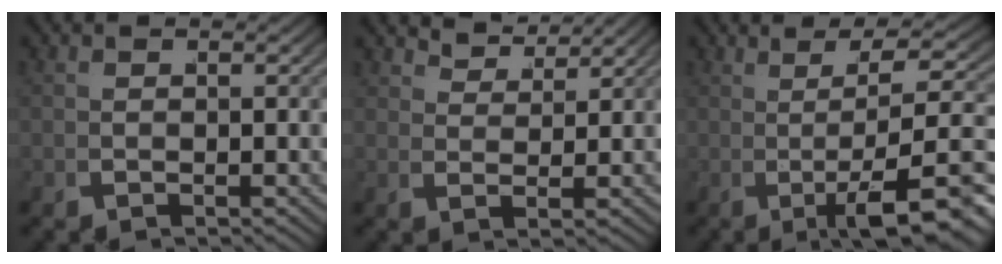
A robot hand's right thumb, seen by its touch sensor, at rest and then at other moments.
{"total": 3.7, "force": [3.7, -0.1, 0.5], "torque": [-0.005, 0.012, 0.066]}
{"total": 8.9, "force": [-0.4, 3.5, 8.2], "torque": [-0.130, -0.015, 0.010]}